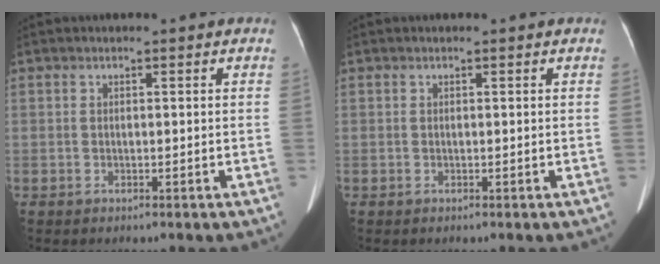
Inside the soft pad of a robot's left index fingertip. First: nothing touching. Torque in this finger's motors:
{"motor_torque": [-0.34, 0.00, 0.04, 0.02]}